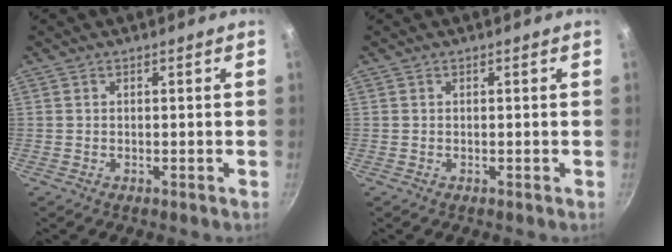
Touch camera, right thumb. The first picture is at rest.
{"total": 0.0}